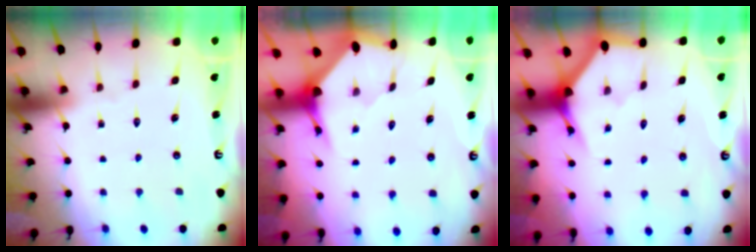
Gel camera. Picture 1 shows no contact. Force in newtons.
{"total": 3.5, "press": 3.5, "slide": 0.5}
{"total": 3.6, "press": 3.6, "slide": 0.2}